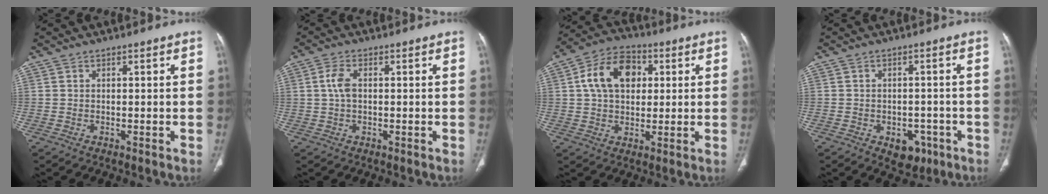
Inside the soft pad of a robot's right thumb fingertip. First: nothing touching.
{"total": 3.5, "force": [0.4, 1.9, 2.9], "torque": [-0.069, 0.006, 0.006]}
{"total": 12.5, "force": [2.8, 8.8, 8.4], "torque": [-0.125, 0.013, 0.040]}
{"total": 5.7, "force": [-2.7, 3.9, 3.1], "torque": [-0.017, 0.015, -0.027]}